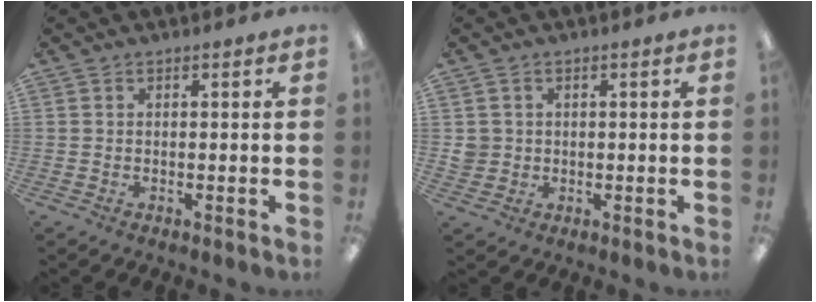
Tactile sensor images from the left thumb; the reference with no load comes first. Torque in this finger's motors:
{"motor_torque": [-0.02, 0.02, 0.13, -0.25, 0.00]}